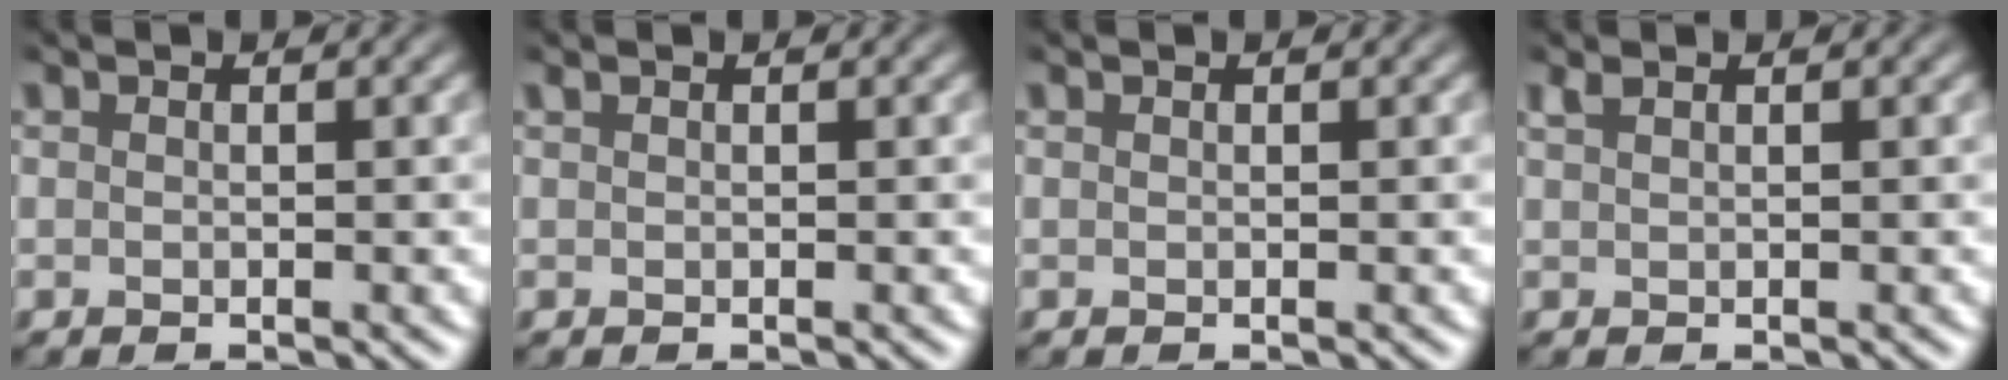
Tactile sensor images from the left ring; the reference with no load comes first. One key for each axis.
{"total": 0.0}
{"total": 0.0}
{"total": 0.8, "fx": 0.6, "fy": 0.2, "fz": 0.5, "tx": -0.012, "ty": 0.004, "tz": 0.012}